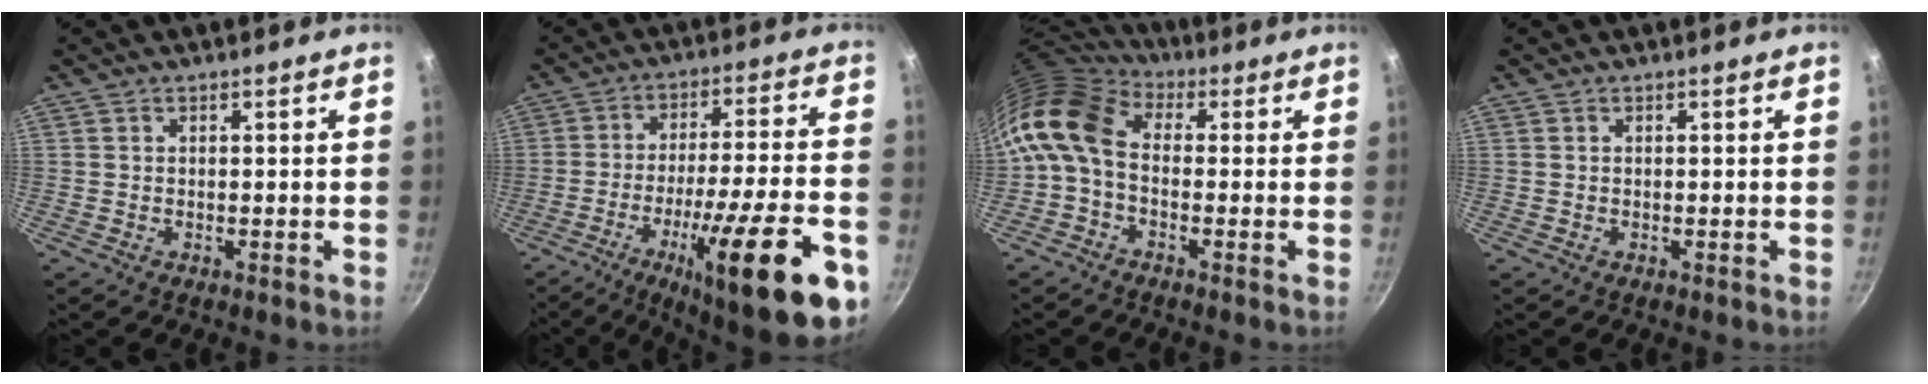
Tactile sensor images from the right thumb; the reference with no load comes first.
{"total": 25.5, "force": [-11.0, 5.8, 22.3], "torque": [-0.302, 0.034, -0.163]}
{"total": 11.8, "force": [-0.8, 8.0, 8.6], "torque": [-0.167, 0.029, -0.038]}
{"total": 0.0}